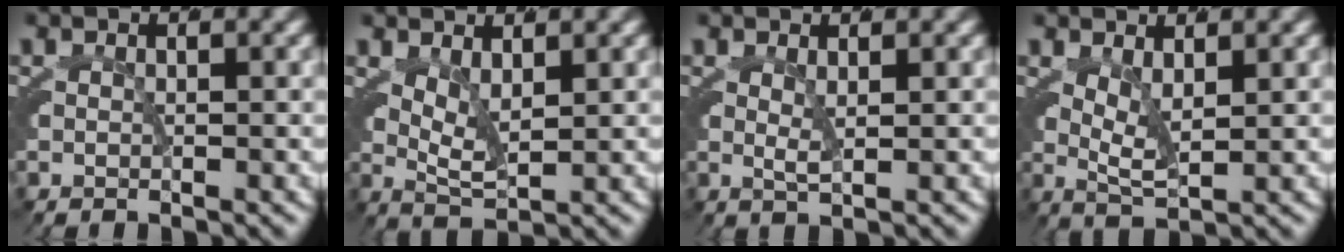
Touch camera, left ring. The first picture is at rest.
{"total": 5.2, "force": [2.0, 3.2, 3.6], "torque": [-0.071, -0.010, 0.032]}
{"total": 1.4, "force": [0.7, 0.3, 1.2], "torque": [-0.030, -0.011, 0.017]}
{"total": 4.7, "force": [1.8, 2.6, 3.5], "torque": [-0.066, -0.009, 0.030]}